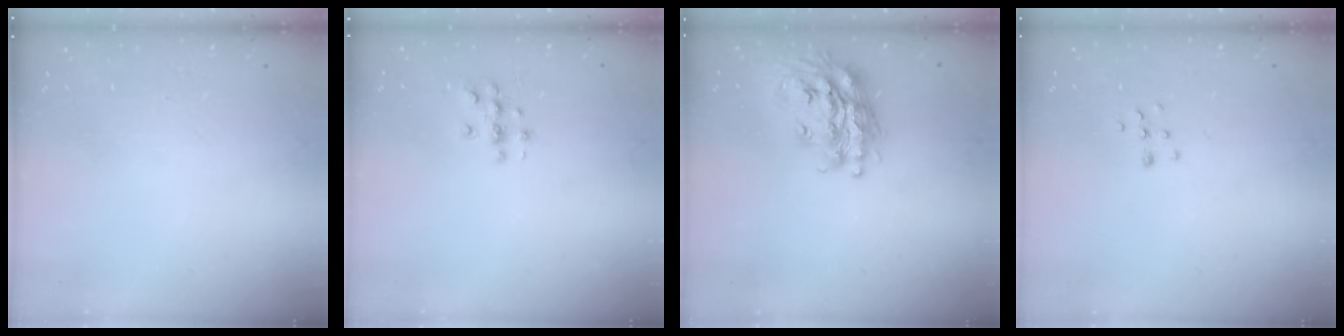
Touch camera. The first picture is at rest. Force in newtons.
{"total": 3.9, "press": 3.8, "slide": 0.5}
{"total": 18.8, "press": 18.8, "slide": 1.5}
{"total": 5.8, "press": 5.8, "slide": 0.3}